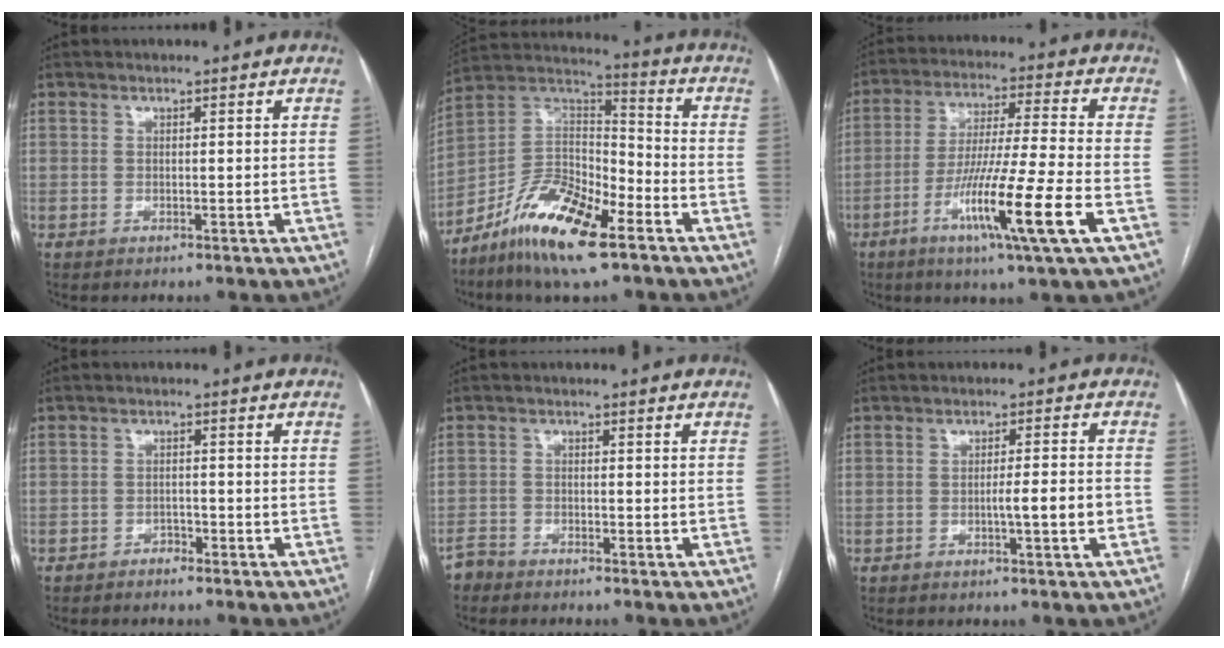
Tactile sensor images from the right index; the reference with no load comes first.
{"total": 15.6, "force": [-9.6, 4.5, 11.5], "torque": [-0.222, 0.012, -0.176]}
{"total": 14.7, "force": [-6.0, -1.2, 13.4], "torque": [-0.252, -0.026, -0.110]}
{"total": 1.5, "force": [-1.3, 0.7, 0.3], "torque": [-0.004, 0.004, -0.022]}
{"total": 2.1, "force": [-1.8, 0.9, -0.6], "torque": [0.014, 0.001, -0.040]}
{"total": 4.5, "force": [-1.2, -0.2, 4.3], "torque": [-0.064, 0.001, -0.018]}